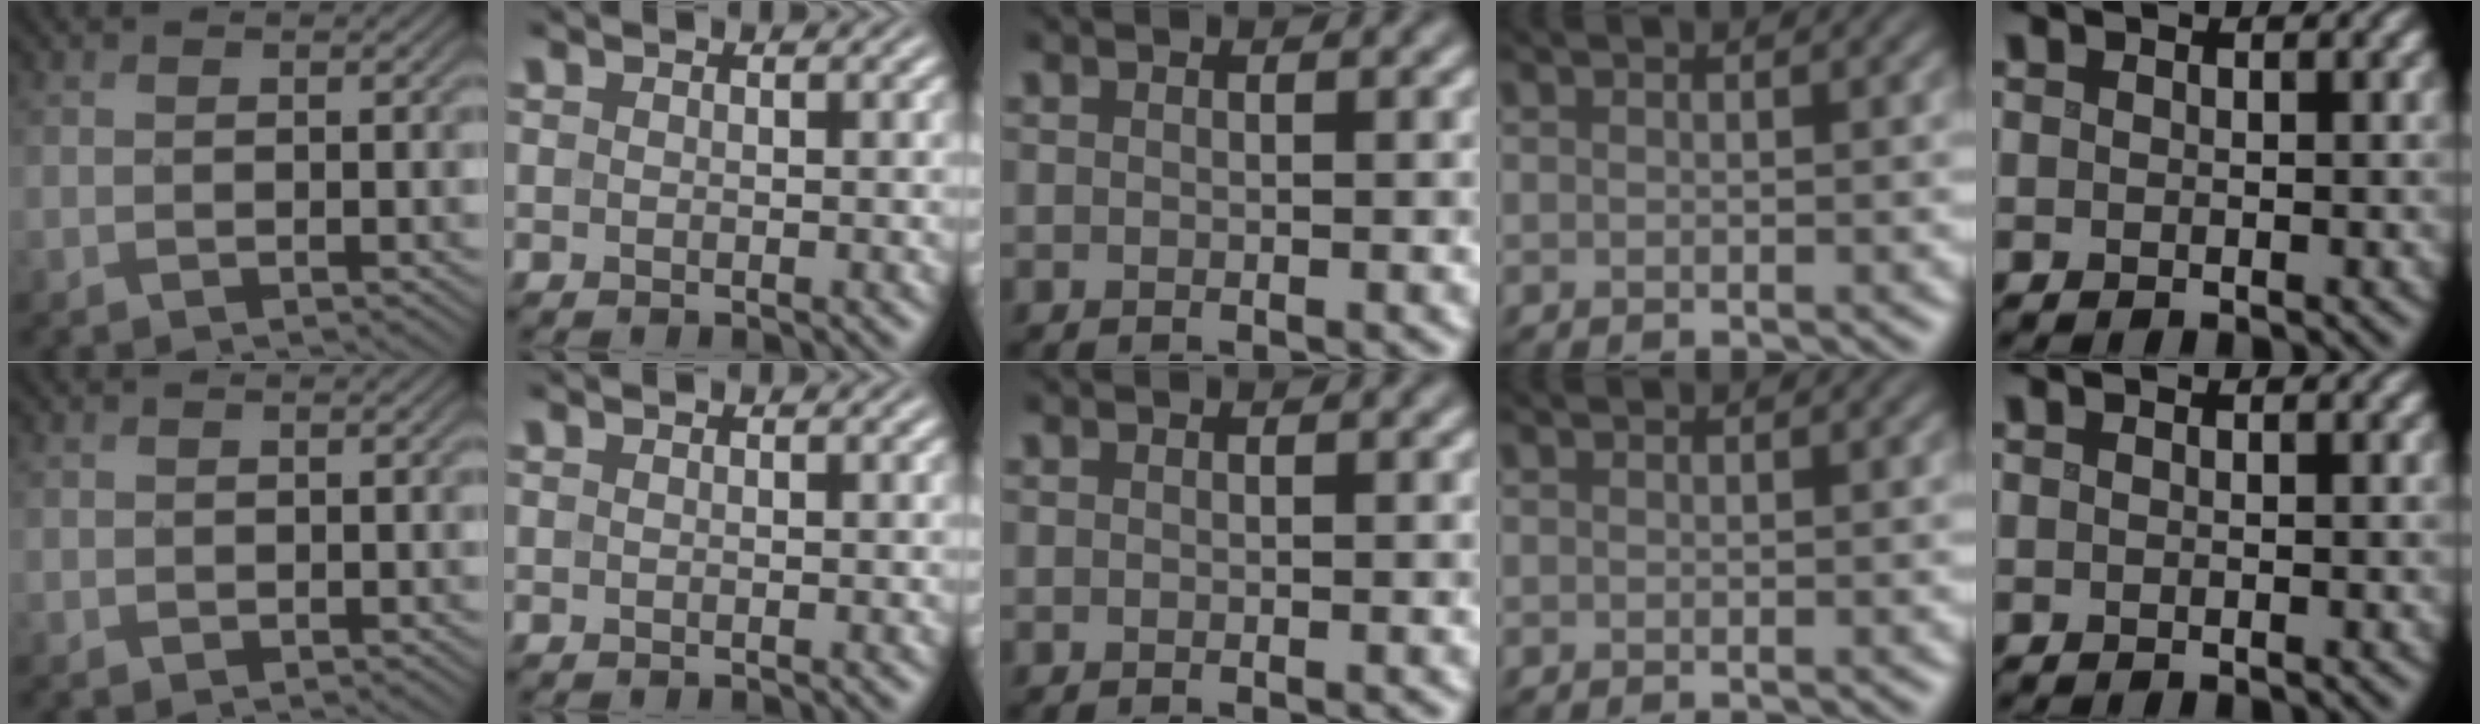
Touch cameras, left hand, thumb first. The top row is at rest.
{"thumb": {"total": 0.7, "force": [0.5, 0.6, 0.1], "torque": [-0.004, -0.003, 0.012]}}